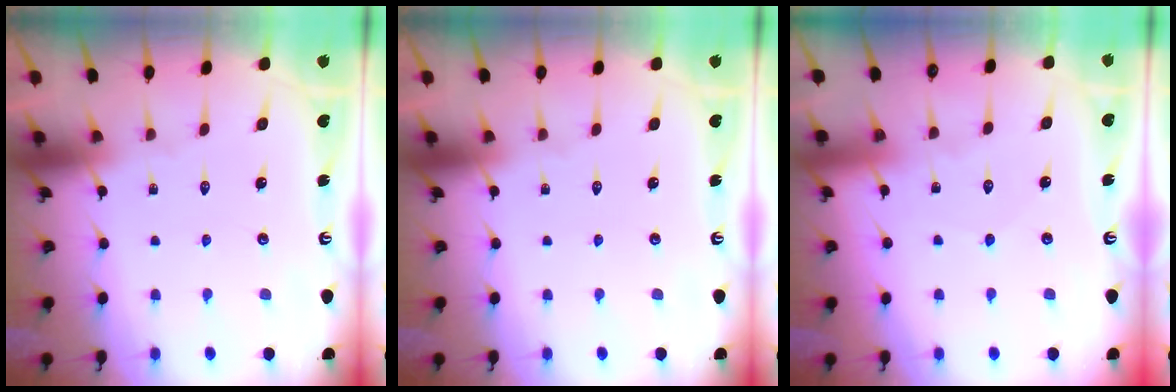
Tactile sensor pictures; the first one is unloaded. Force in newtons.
{"total": 0.0}
{"total": 3.9, "press": 3.9, "slide": 0.5}